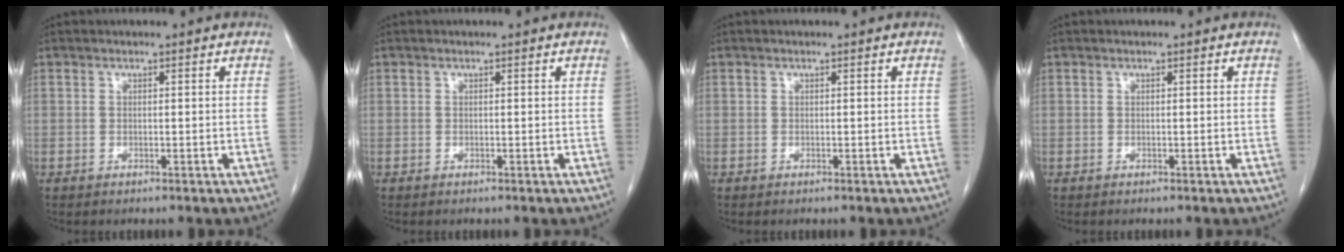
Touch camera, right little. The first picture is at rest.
{"total": 0.0}
{"total": 0.0}
{"total": 0.0}